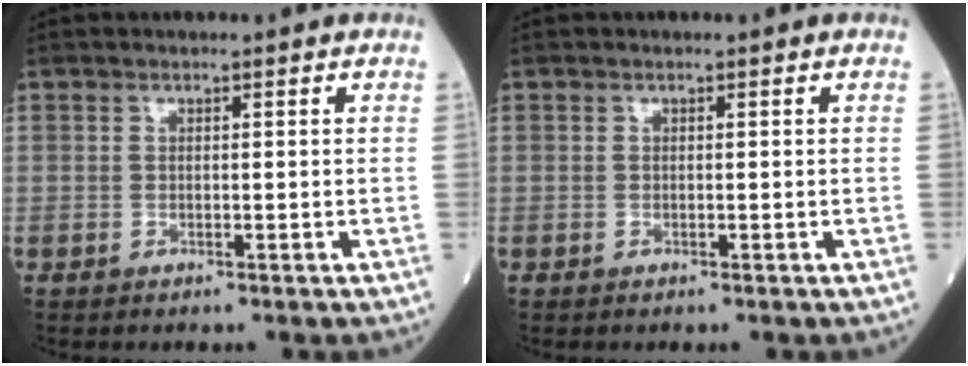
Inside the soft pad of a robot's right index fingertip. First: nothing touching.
{"total": 0.0}